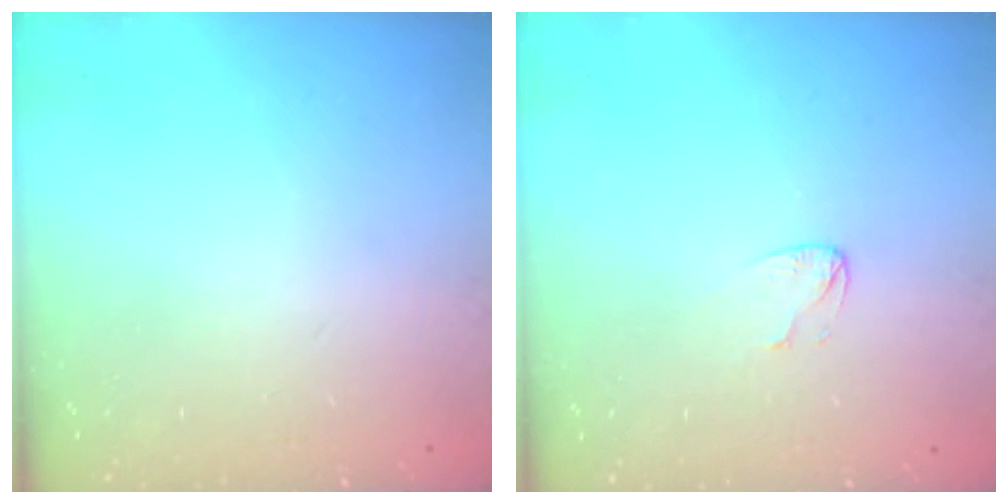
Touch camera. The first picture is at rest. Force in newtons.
{"total": 3.6, "press": 3.6, "slide": 0.3}